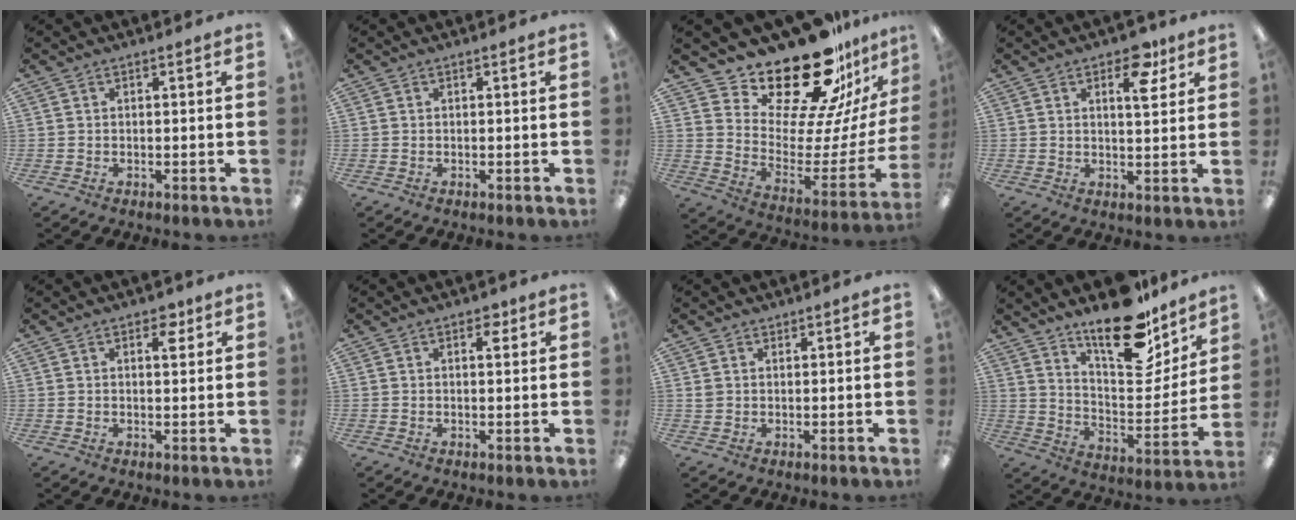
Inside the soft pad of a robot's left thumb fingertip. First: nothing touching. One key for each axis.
{"total": 0.0}
{"total": 24.8, "fx": 20.9, "fy": 7.1, "fz": 11.3, "tx": -0.179, "ty": -0.163, "tz": 0.355}
{"total": 8.1, "fx": 4.6, "fy": 3.6, "fz": 5.6, "tx": -0.065, "ty": -0.017, "tz": 0.073}
{"total": 3.6, "fx": 2.1, "fy": 1.7, "fz": 2.3, "tx": -0.018, "ty": -0.008, "tz": 0.030}
{"total": 2.5, "fx": 1.4, "fy": 1.3, "fz": 1.7, "tx": -0.012, "ty": -0.005, "tz": 0.018}
{"total": 1.6, "fx": 1.0, "fy": 1.1, "fz": 0.3, "tx": -0.008, "ty": 0.002, "tz": 0.018}
{"total": 20.6, "fx": 15.4, "fy": 8.2, "fz": 10.9, "tx": -0.149, "ty": -0.113, "tz": 0.262}